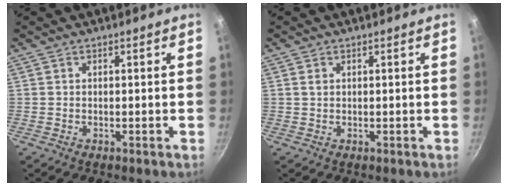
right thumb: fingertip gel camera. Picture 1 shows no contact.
{"total": 1.1, "force": [0.4, 0.8, 0.7], "torque": [-0.012, 0.001, 0.008]}